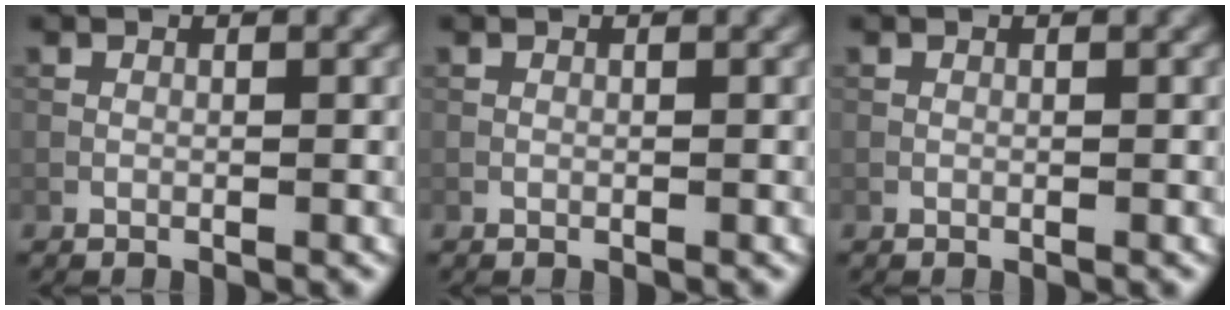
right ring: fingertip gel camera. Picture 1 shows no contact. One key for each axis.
{"total": 0.0}
{"total": 0.0}